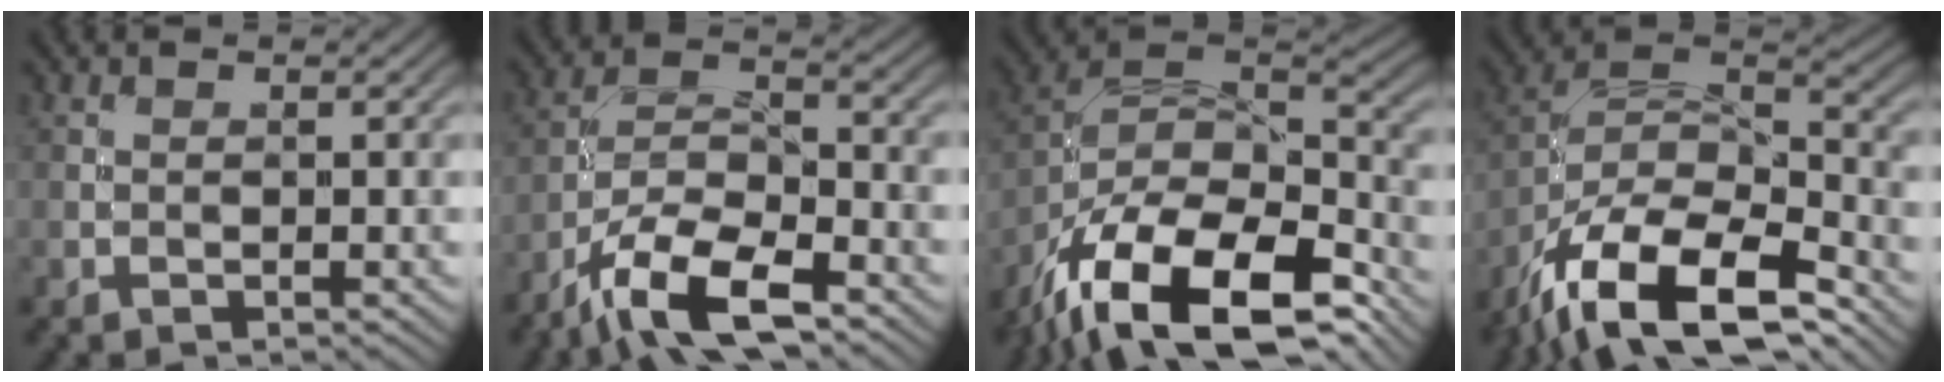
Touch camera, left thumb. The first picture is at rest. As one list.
[{"total": 11.2, "force": [-7.4, 3.8, 7.4], "torque": [-0.141, 0.000, -0.155]}, {"total": 18.9, "force": [-12.3, 8.4, 11.7], "torque": [-0.253, -0.035, -0.199]}, {"total": 17.4, "force": [-12.1, 6.8, 10.4], "torque": [-0.234, -0.036, -0.206]}]